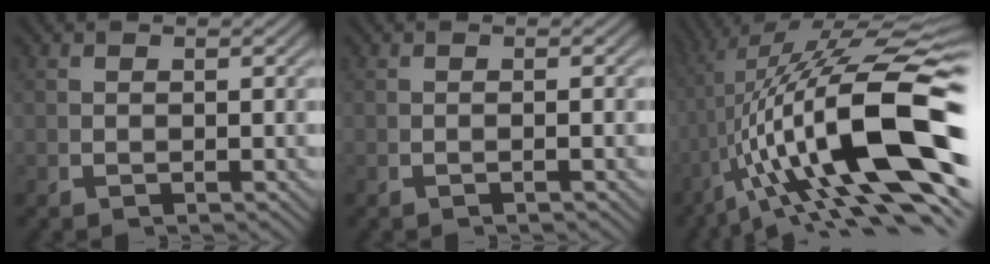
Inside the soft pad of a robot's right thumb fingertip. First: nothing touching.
{"total": 0.7, "force": [-0.3, -0.1, 0.6], "torque": [-0.012, 0.007, -0.007]}
{"total": 16.7, "force": [-0.6, 6.0, 15.6], "torque": [-0.268, -0.012, 0.014]}